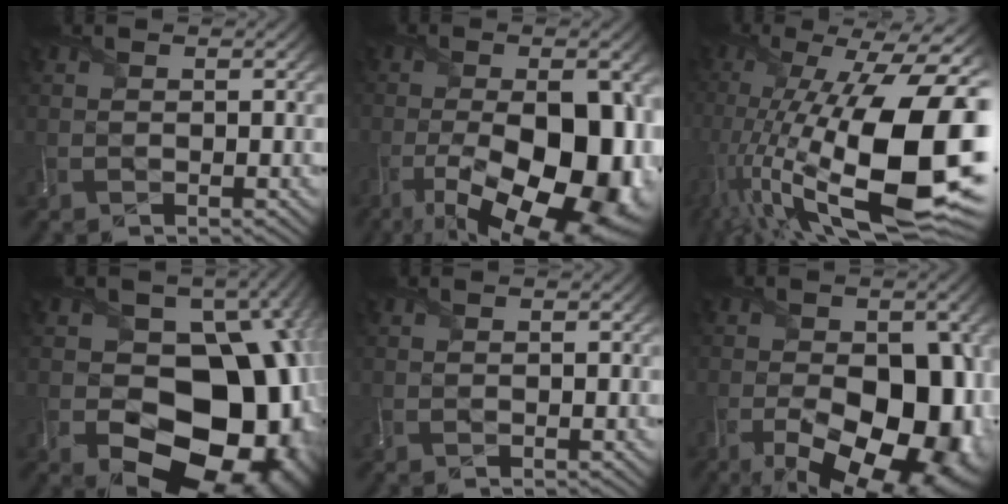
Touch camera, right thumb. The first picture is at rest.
{"total": 18.4, "force": [-6.4, 7.4, 15.6], "torque": [-0.240, -0.016, -0.084]}
{"total": 21.9, "force": [-4.2, 7.8, 20.0], "torque": [-0.344, -0.024, -0.073]}
{"total": 20.9, "force": [-4.3, 15.5, 13.3], "torque": [-0.153, -0.017, -0.076]}
{"total": 0.0}
{"total": 17.8, "force": [-6.2, 8.8, 14.2], "torque": [-0.186, -0.017, -0.075]}